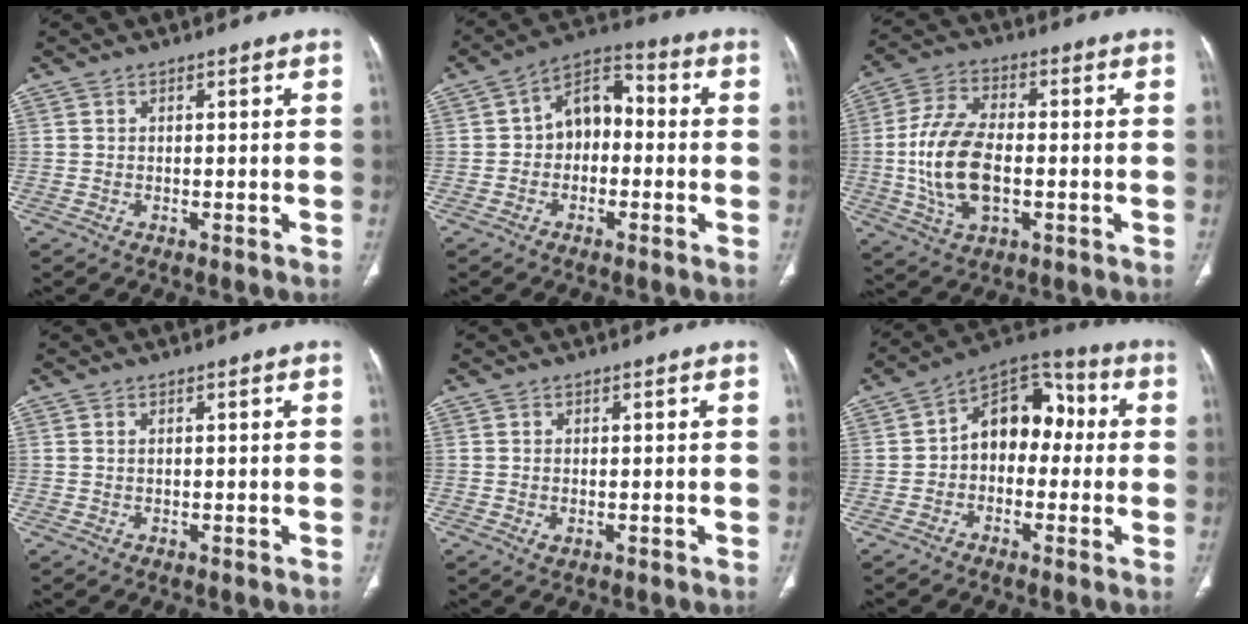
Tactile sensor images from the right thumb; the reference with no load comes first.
{"total": 8.8, "force": [-0.4, 6.3, 6.1], "torque": [-0.062, 0.036, -0.026]}
{"total": 14.5, "force": [-1.6, 7.9, 12.1], "torque": [-0.242, 0.010, -0.028]}
{"total": 0.6, "force": [0.3, 0.2, 0.4], "torque": [-0.011, 0.004, 0.007]}
{"total": 0.9, "force": [-0.2, 0.5, 0.7], "torque": [-0.015, -0.004, 0.001]}
{"total": 12.1, "force": [0.1, 8.5, 8.6], "torque": [-0.088, 0.044, -0.018]}